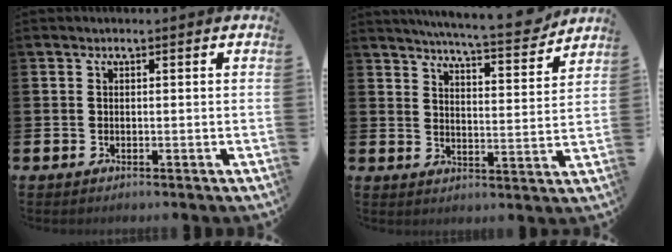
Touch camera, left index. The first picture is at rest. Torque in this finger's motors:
{"motor_torque": [0.45, -1.14, 0.81, 0.21]}